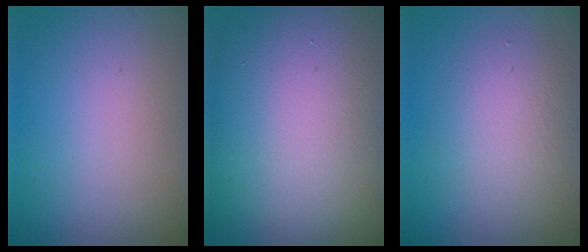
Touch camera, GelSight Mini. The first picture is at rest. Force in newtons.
{"total": 21.7, "press": 21.7, "slide": 0.8}
{"total": 3.7, "press": 3.7, "slide": 0.3}